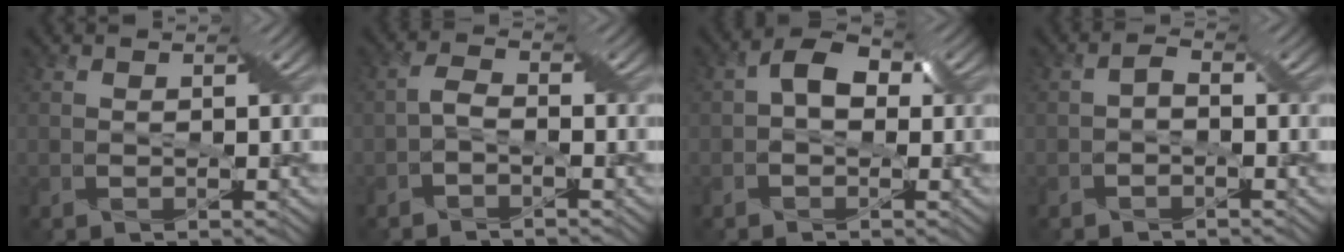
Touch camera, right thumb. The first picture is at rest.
{"total": 1.5, "force": [-1.1, -0.1, 1.1], "torque": [-0.043, 0.005, -0.025]}
{"total": 3.4, "force": [0.6, 1.8, 2.8], "torque": [-0.069, 0.010, 0.005]}
{"total": 0.9, "force": [-0.7, -0.1, 0.5], "torque": [-0.027, 0.001, -0.018]}